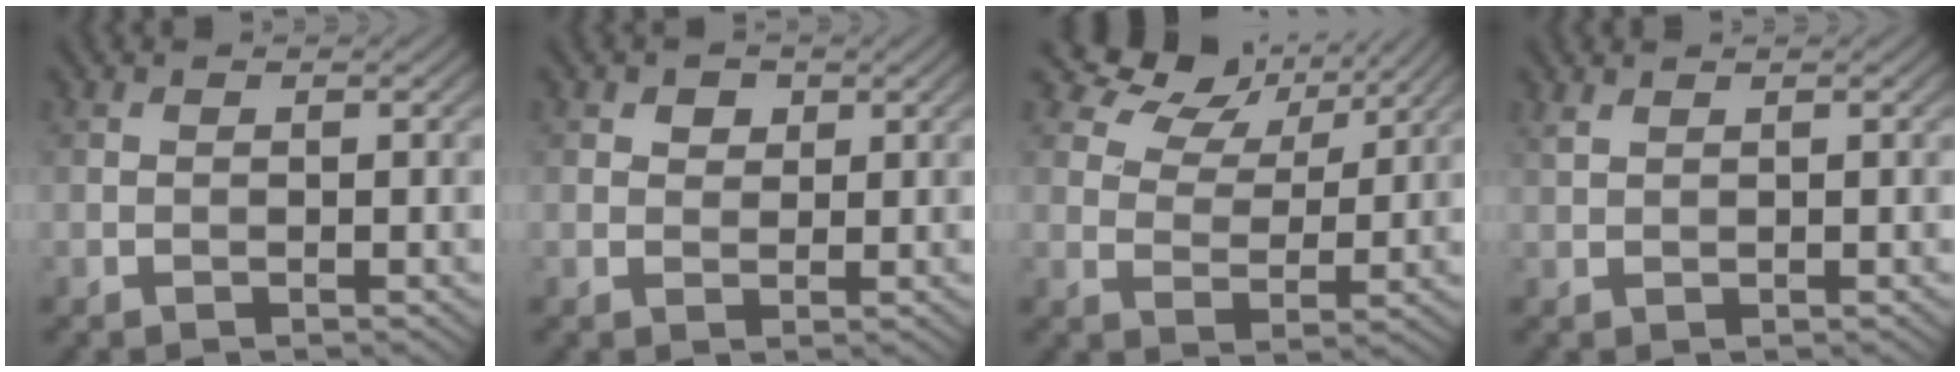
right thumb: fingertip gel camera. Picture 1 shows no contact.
{"total": 2.0, "force": [1.1, 1.5, 0.9], "torque": [-0.015, 0.001, 0.016]}
{"total": 7.4, "force": [5.3, 4.0, 3.3], "torque": [-0.068, 0.005, 0.098]}
{"total": 0.9, "force": [0.8, 0.0, 0.4], "torque": [-0.017, 0.005, 0.021]}